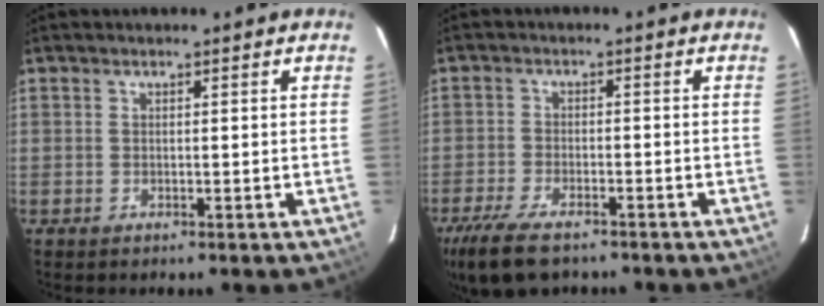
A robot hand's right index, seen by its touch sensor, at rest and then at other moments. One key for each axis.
{"total": 10.9, "fx": -8.2, "fy": 4.0, "fz": 6.1, "tx": -0.153, "ty": -0.030, "tz": -0.150}